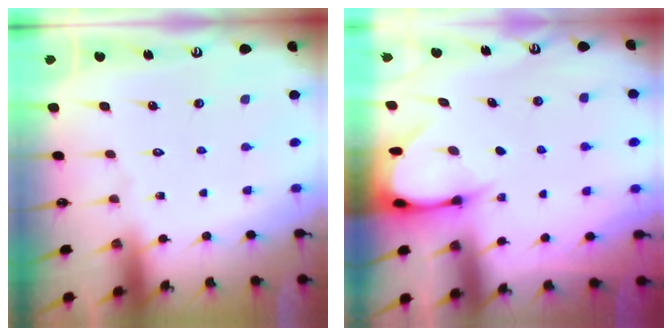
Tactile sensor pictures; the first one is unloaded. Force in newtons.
{"total": 4.2, "press": 4.2, "slide": 0.5}